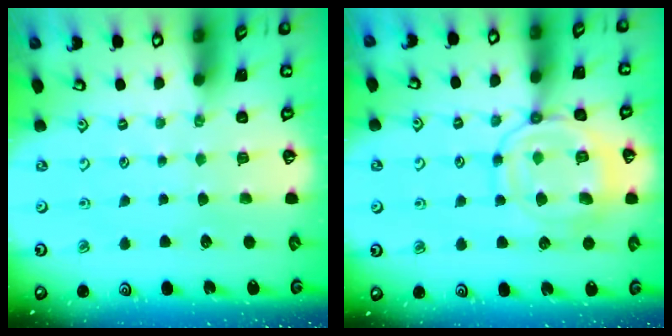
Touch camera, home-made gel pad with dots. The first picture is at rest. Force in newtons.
{"total": 14.4, "press": 14.4, "slide": 1.4}